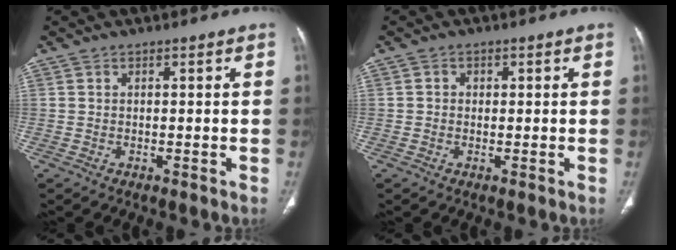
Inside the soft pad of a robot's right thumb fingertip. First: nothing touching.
{"total": 1.2, "force": [0.1, 1.1, 0.4], "torque": [0.001, 0.003, 0.000]}